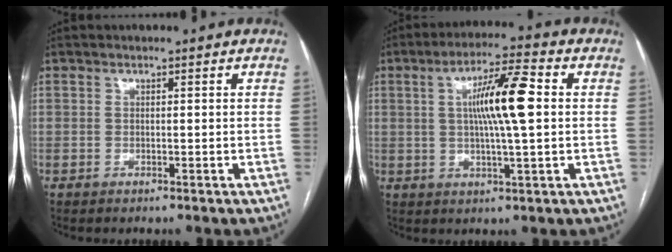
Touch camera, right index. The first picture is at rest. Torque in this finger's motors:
{"motor_torque": [0.80, 0.19, 0.56, 0.17]}